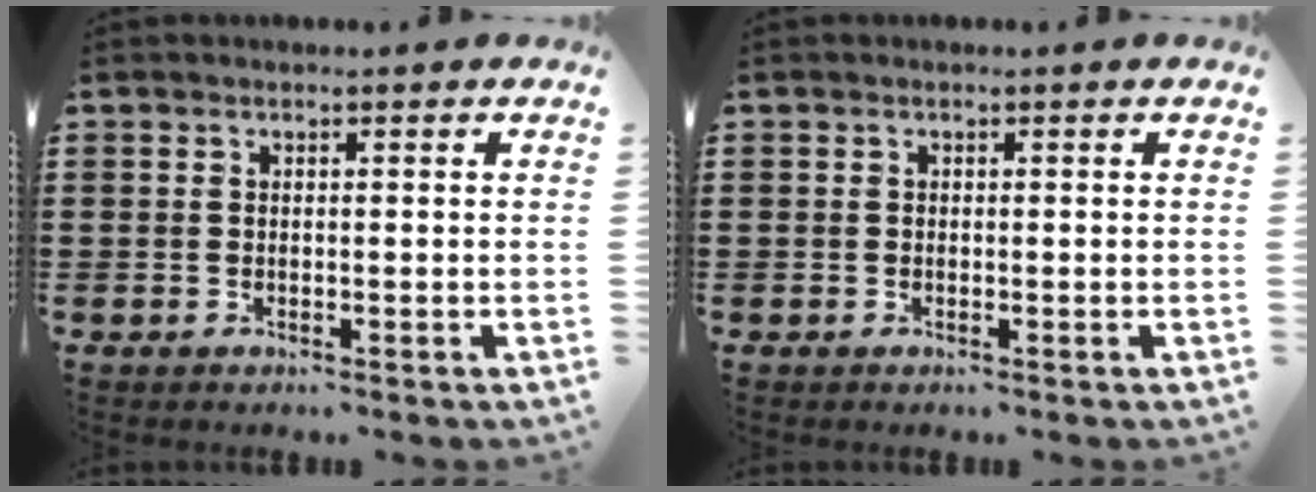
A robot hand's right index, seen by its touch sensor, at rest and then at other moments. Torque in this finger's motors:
{"motor_torque": [-0.09, 0.17, 0.04, 0.01]}